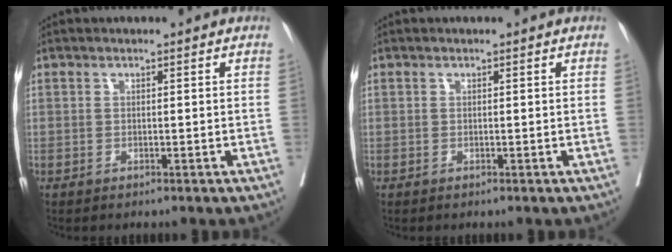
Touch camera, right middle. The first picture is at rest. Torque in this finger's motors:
{"motor_torque": [-0.01, 0.01, -0.01, 0.00]}